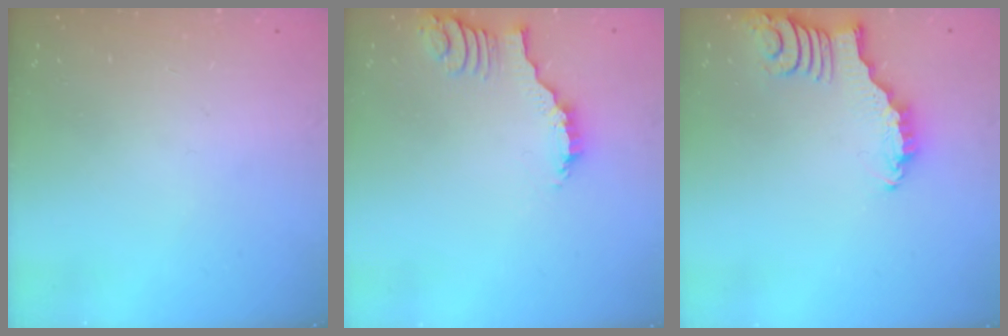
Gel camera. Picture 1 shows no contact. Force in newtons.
{"total": 2.2, "press": 2.2, "slide": 0.4}
{"total": 2.4, "press": 2.4, "slide": 0.3}